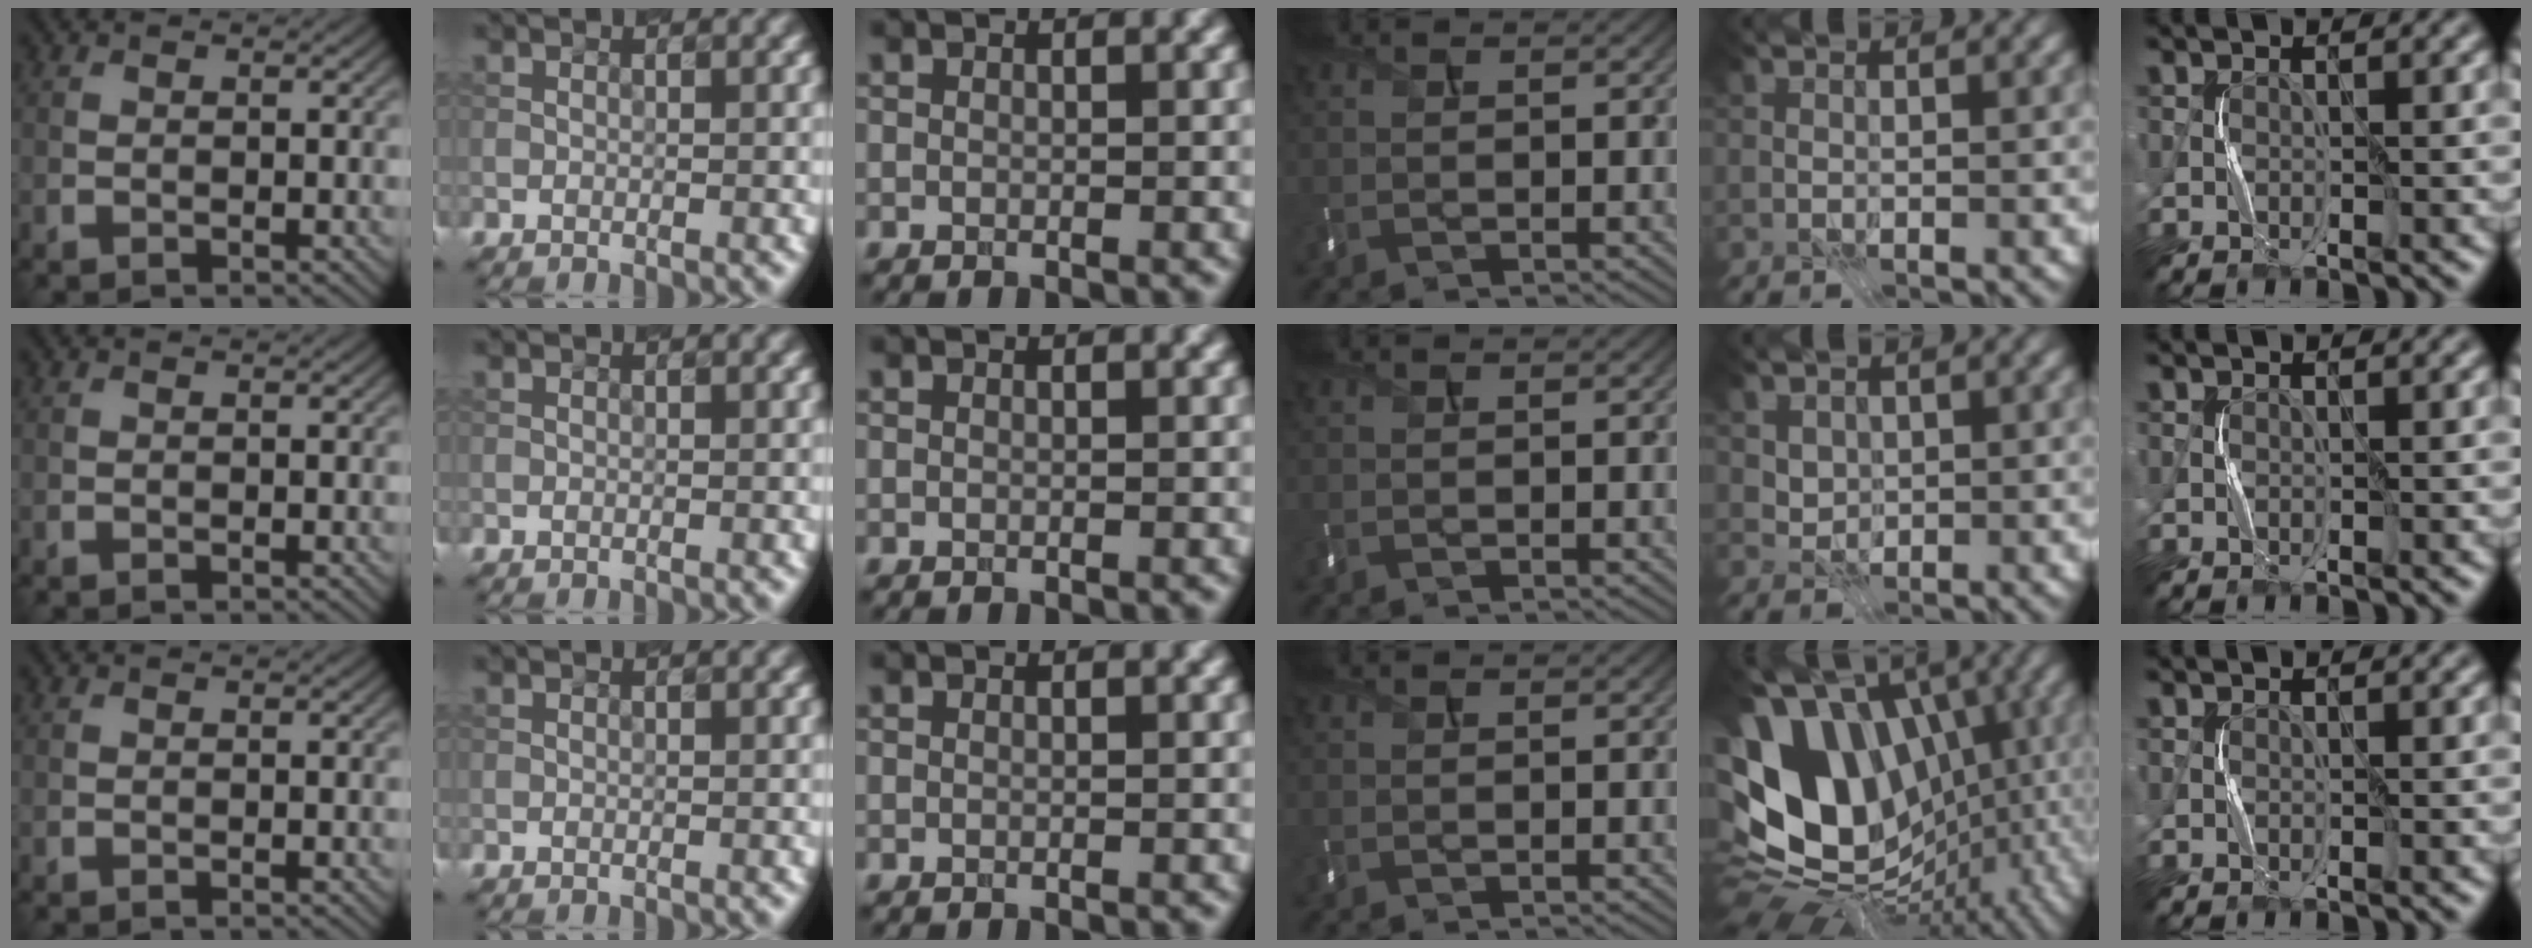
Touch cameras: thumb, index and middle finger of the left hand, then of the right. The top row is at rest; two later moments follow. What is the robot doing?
{"motion": "press", "object": "mouse"}